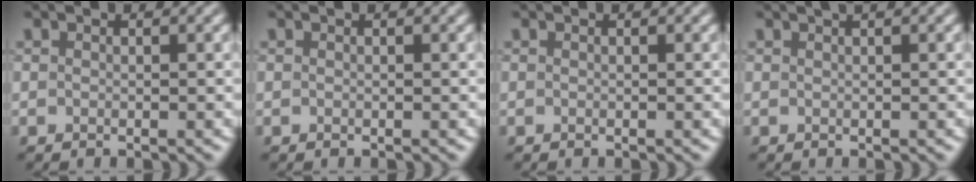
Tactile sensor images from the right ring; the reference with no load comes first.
{"total": 0.0}
{"total": 0.0}
{"total": 0.6, "force": [0.4, 0.1, 0.4], "torque": [-0.009, 0.008, 0.007]}